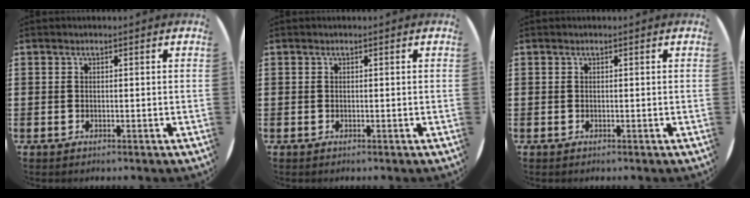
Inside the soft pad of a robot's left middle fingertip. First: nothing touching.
{"total": 0.0}
{"total": 0.0}